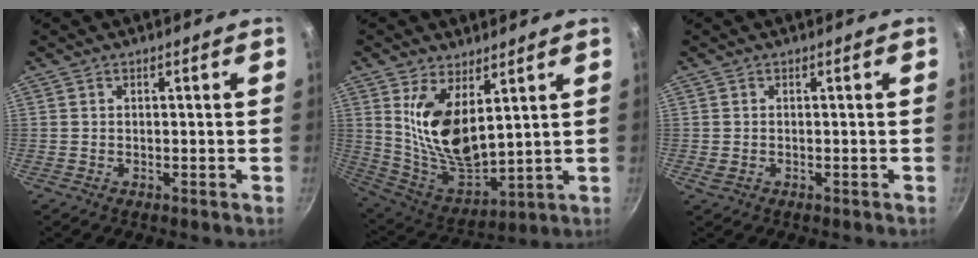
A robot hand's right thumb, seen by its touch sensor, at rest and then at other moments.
{"total": 14.6, "force": [5.2, 7.1, 11.6], "torque": [-0.205, -0.054, 0.116]}
{"total": 1.1, "force": [-0.3, 0.7, 0.8], "torque": [-0.014, -0.001, -0.004]}